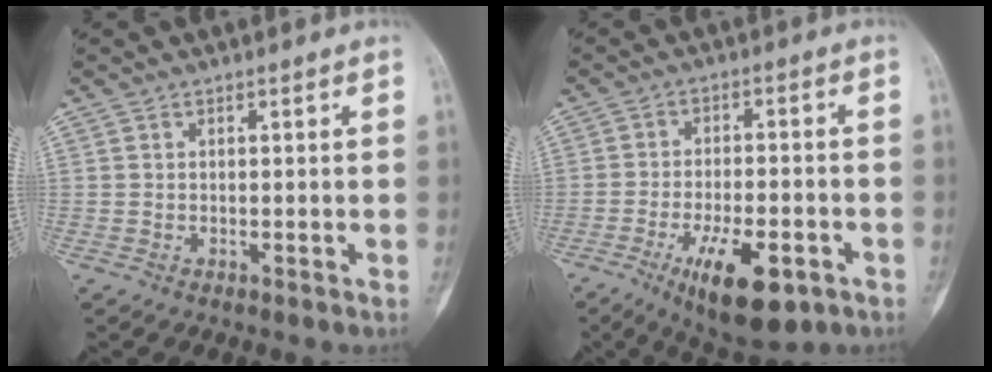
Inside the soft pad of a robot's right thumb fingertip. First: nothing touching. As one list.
[{"total": 13.3, "force": [-6.1, 5.2, 10.6], "torque": [-0.160, 0.014, -0.086]}]